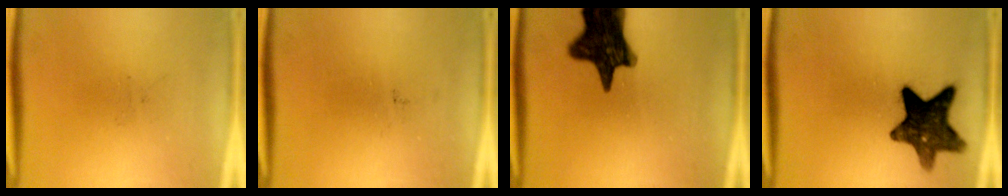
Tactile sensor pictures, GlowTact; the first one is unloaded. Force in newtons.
{"total": 0.0}
{"total": 14.9}
{"total": 12.1}